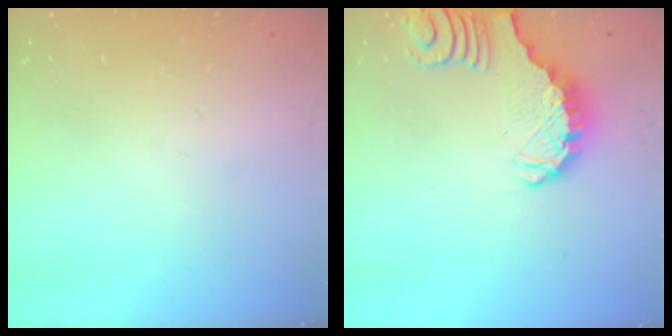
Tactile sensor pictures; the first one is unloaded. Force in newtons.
{"total": 2.7, "press": 2.7, "slide": 0.5}